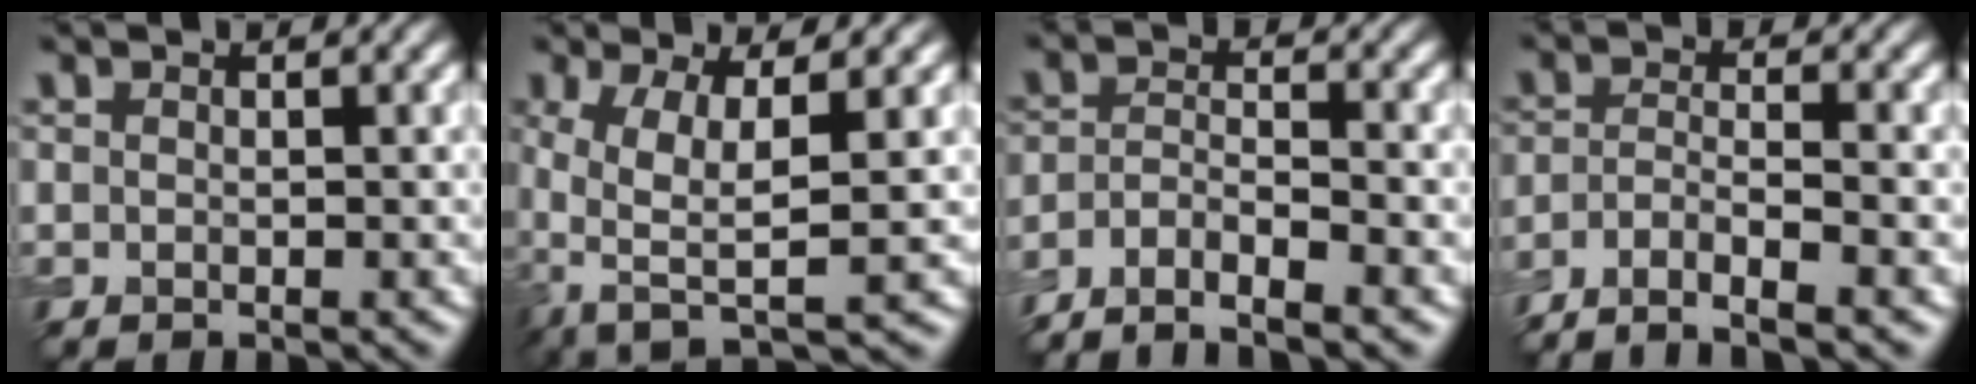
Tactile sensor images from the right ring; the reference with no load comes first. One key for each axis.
{"total": 6.2, "fx": -1.4, "fy": 2.2, "fz": 5.7, "tx": -0.116, "ty": -0.003, "tz": -0.029}
{"total": 5.0, "fx": -4.0, "fy": 1.1, "fz": 2.9, "tx": -0.049, "ty": -0.003, "tz": -0.078}
{"total": 5.2, "fx": -3.8, "fy": 1.1, "fz": 3.3, "tx": -0.054, "ty": -0.003, "tz": -0.076}